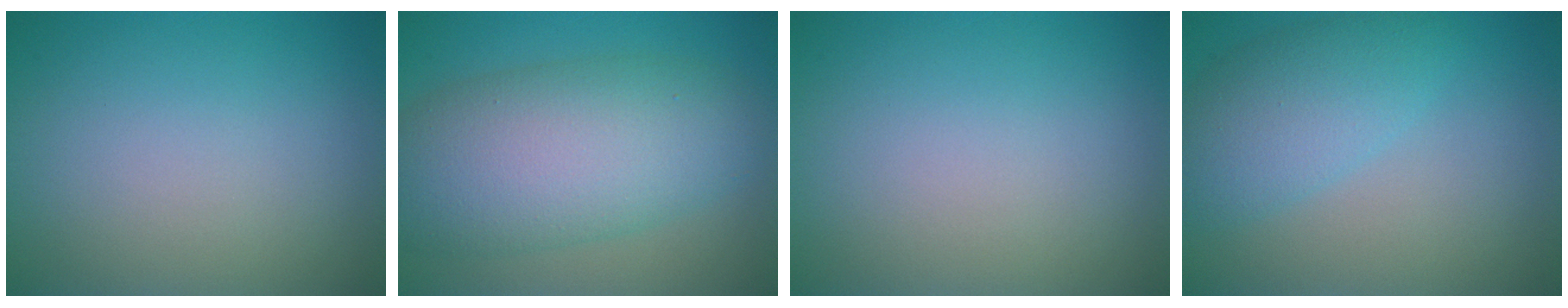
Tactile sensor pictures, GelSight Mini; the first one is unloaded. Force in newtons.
{"total": 9.6, "press": 9.6, "slide": 0.3}
{"total": 0.0}
{"total": 4.6, "press": 4.6, "slide": 0.3}